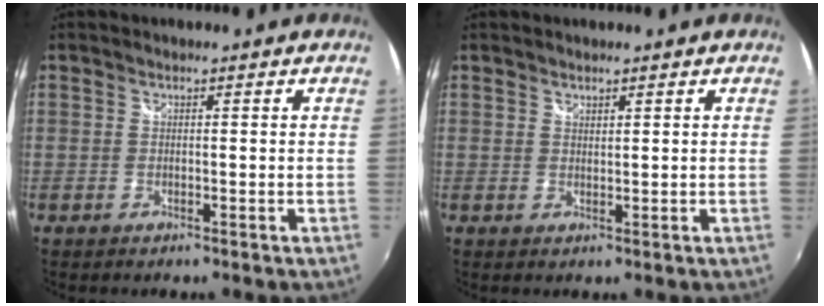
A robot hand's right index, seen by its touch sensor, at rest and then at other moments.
{"total": 0.9, "force": [0.9, 0.3, 0.2], "torque": [-0.002, 0.000, 0.016]}